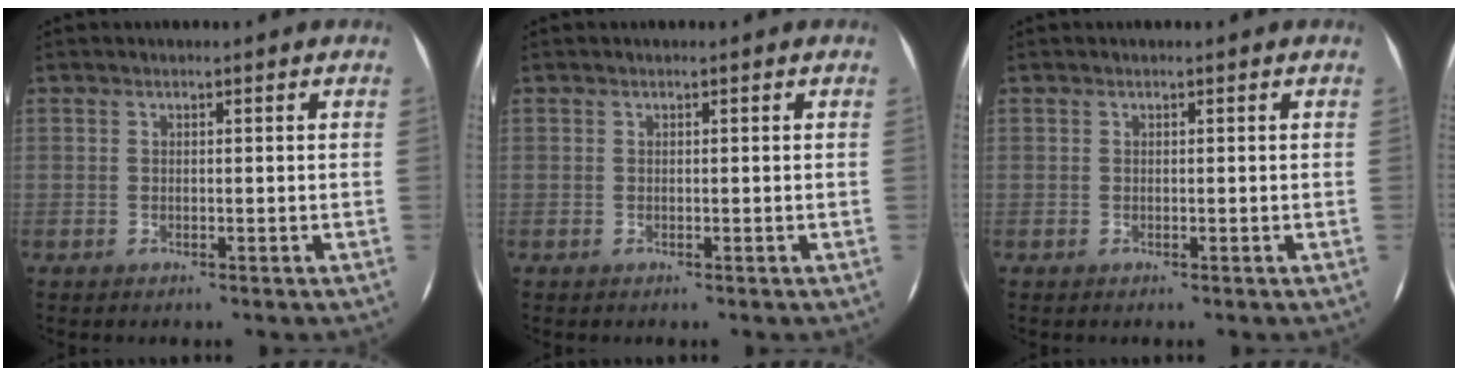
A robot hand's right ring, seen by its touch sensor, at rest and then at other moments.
{"total": 0.0}
{"total": 0.0}